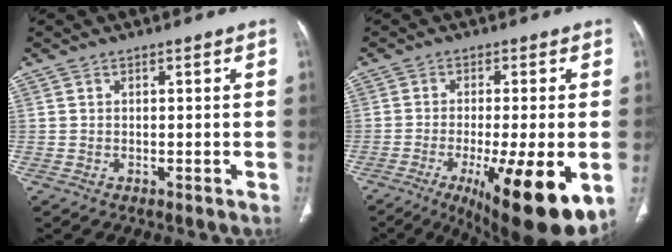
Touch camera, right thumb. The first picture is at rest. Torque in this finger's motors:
{"motor_torque": [3.24, 1.77, 1.65, -0.83, 0.52]}